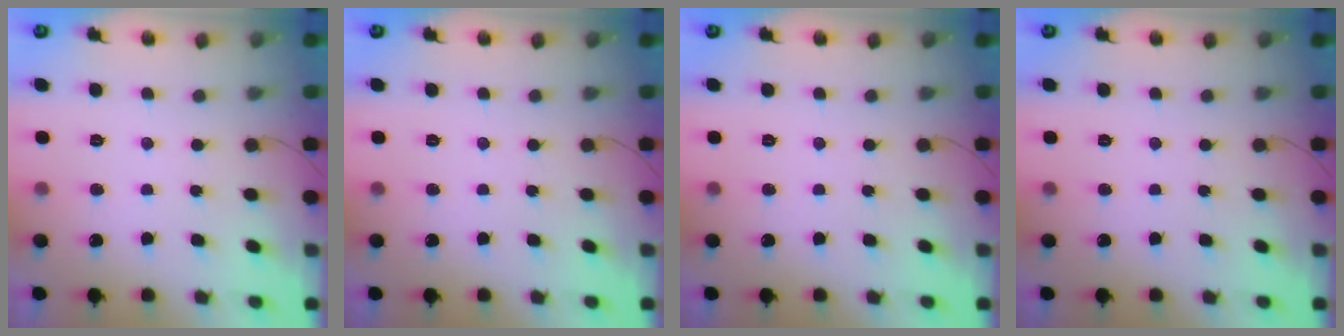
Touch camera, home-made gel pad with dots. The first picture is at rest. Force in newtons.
{"total": 0.0}
{"total": 0.0}
{"total": 0.0}